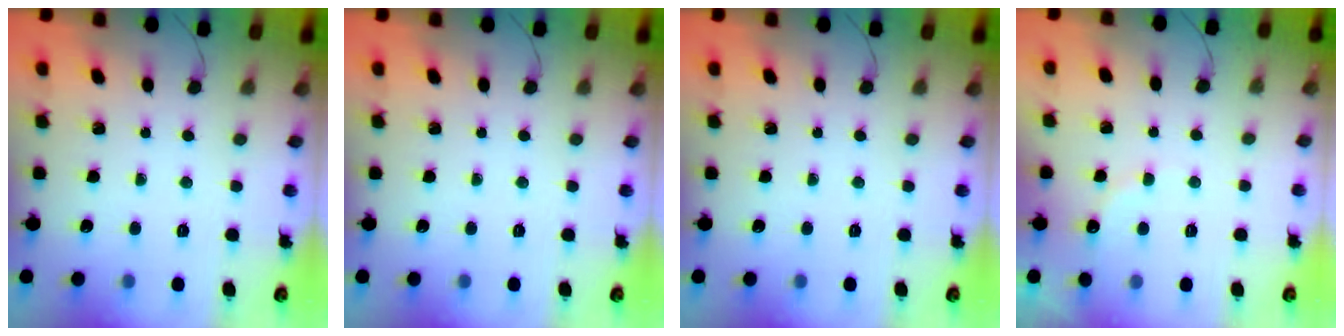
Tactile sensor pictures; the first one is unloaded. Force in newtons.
{"total": 0.0}
{"total": 0.0}
{"total": 7.6, "press": 7.5, "slide": 1.1}